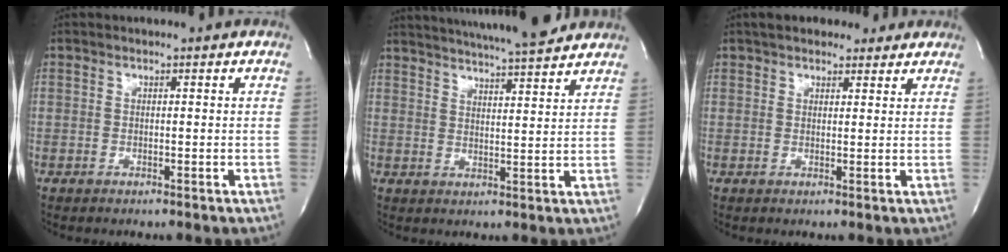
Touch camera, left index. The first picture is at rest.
{"total": 16.8, "force": [15.2, 1.1, 7.1], "torque": [-0.120, 0.014, 0.211]}
{"total": 7.3, "force": [5.8, 3.2, 3.1], "torque": [-0.035, 0.022, 0.083]}